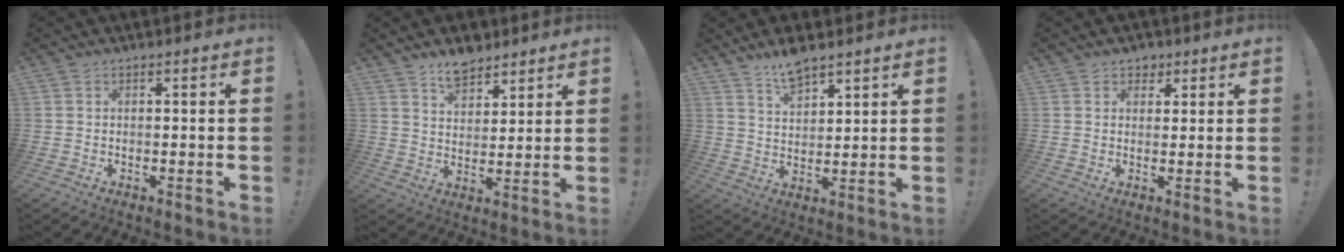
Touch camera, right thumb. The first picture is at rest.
{"total": 7.8, "force": [6.3, 4.1, 2.0], "torque": [-0.024, -0.042, 0.120]}
{"total": 7.8, "force": [6.6, 2.4, 3.4], "torque": [-0.052, -0.040, 0.119]}
{"total": 3.8, "force": [2.4, 2.9, 0.9], "torque": [-0.003, -0.010, 0.042]}